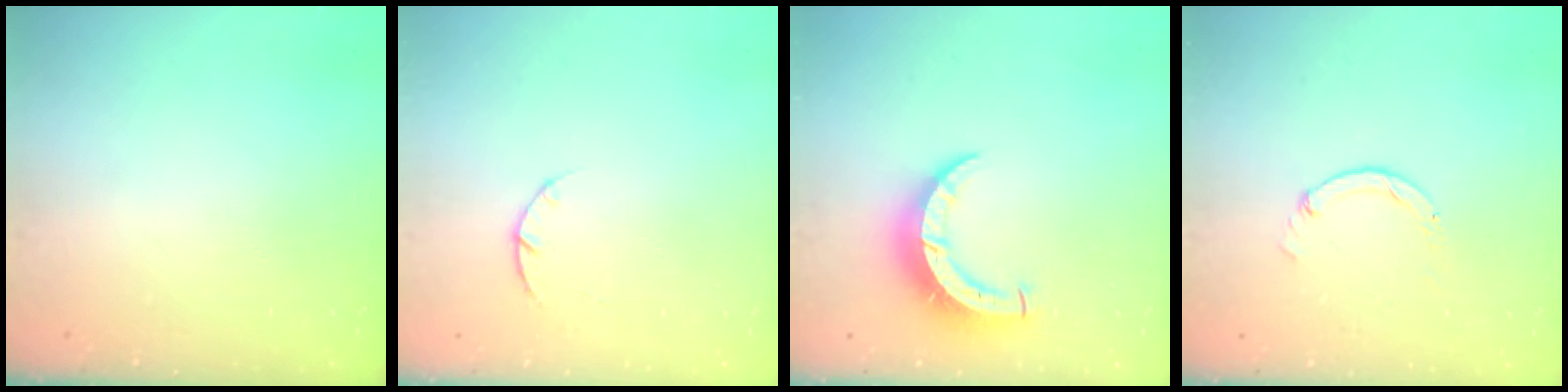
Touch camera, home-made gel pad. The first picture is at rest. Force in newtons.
{"total": 2.9, "press": 2.9, "slide": 0.5}
{"total": 8.3, "press": 8.3, "slide": 1.0}
{"total": 0.0}